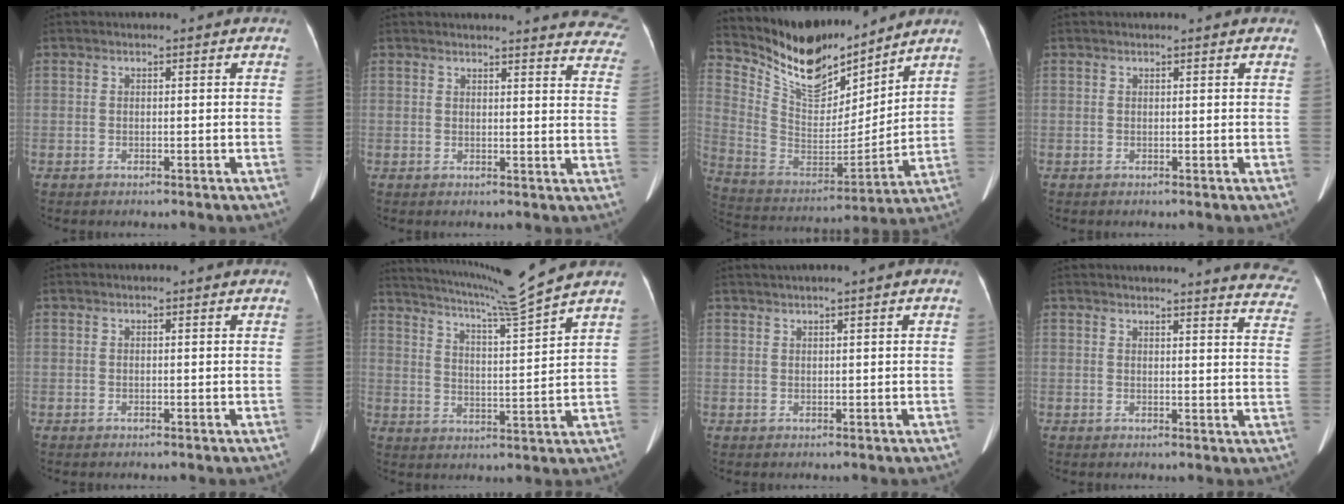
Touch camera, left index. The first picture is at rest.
{"total": 19.5, "force": [18.8, 2.7, 4.5], "torque": [-0.033, -0.086, 0.184]}
{"total": 15.7, "force": [14.0, 4.3, 5.8], "torque": [-0.122, -0.013, 0.271]}
{"total": 1.7, "force": [1.6, 0.3, 0.7], "torque": [-0.014, 0.018, 0.017]}
{"total": 0.0}
{"total": 11.4, "force": [10.2, -3.1, 4.1], "torque": [-0.084, -0.035, 0.168]}
{"total": 2.0, "force": [1.2, -0.4, 1.6], "torque": [-0.038, 0.013, 0.031]}
{"total": 17.8, "force": [17.2, 1.6, 4.0], "torque": [-0.024, -0.089, 0.165]}